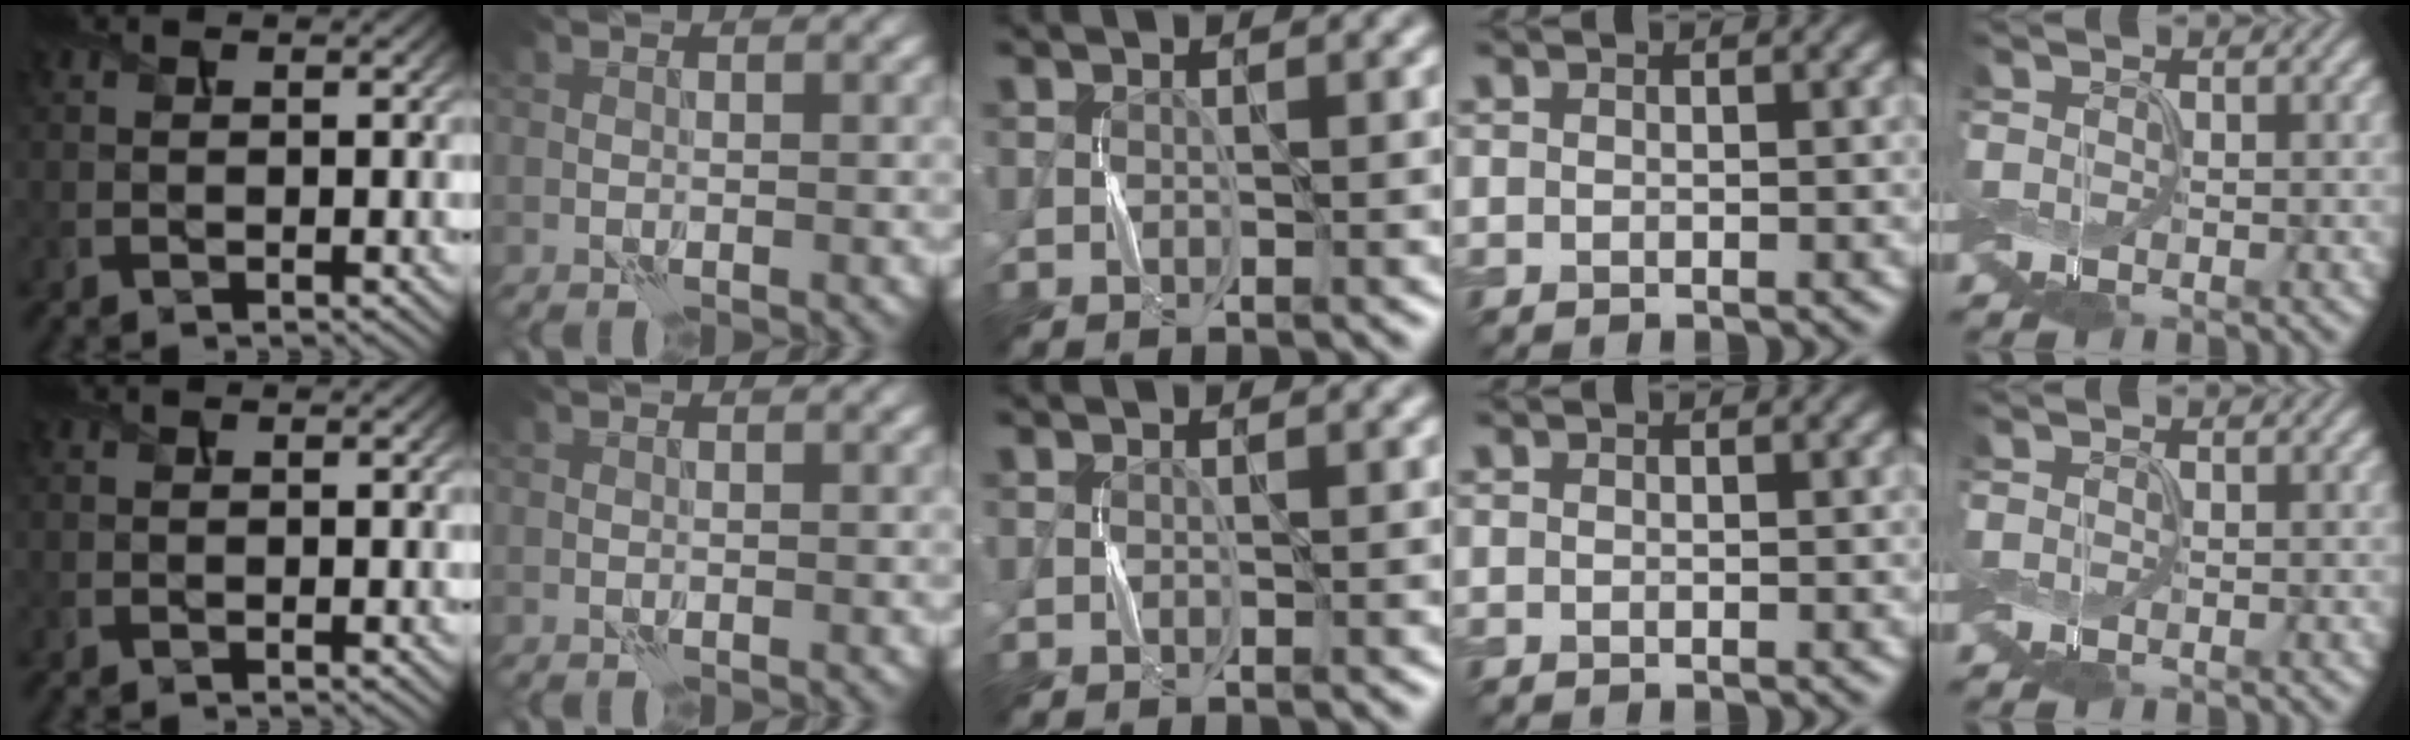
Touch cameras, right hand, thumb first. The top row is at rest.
{}